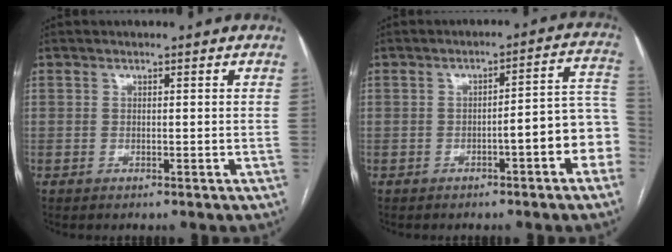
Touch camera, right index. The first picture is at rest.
{"total": 8.5, "force": [-2.9, 1.4, 7.9], "torque": [-0.083, 0.036, -0.036]}